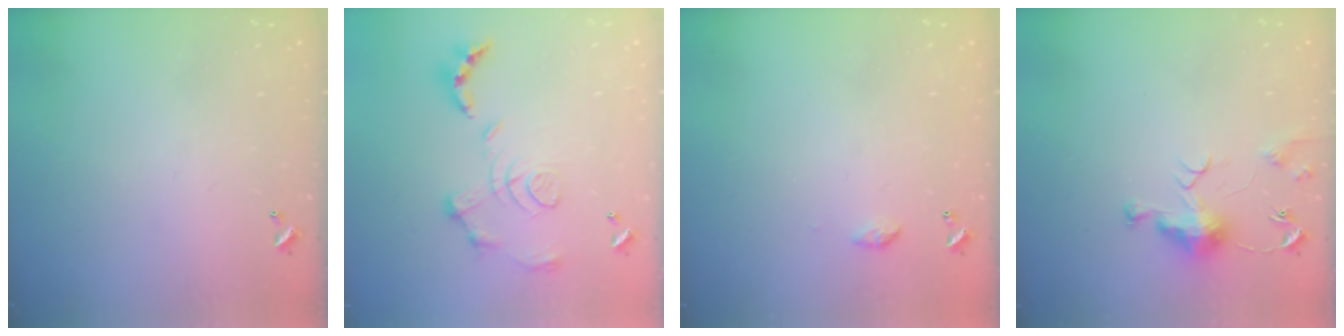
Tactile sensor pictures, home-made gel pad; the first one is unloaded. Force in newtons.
{"total": 1.5, "press": 0.8, "slide": 1.3}
{"total": 3.4, "press": 3.4, "slide": 0.5}
{"total": 7.0, "press": 7.0, "slide": 0.7}